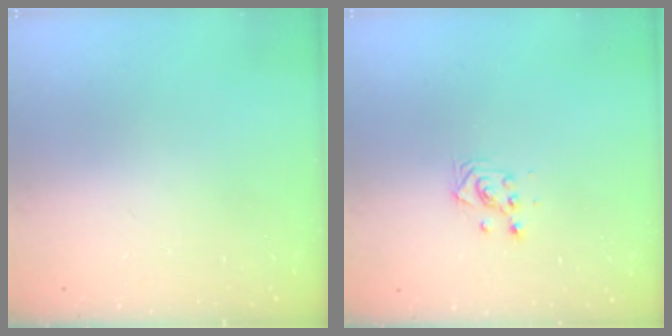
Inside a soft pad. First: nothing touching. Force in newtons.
{"total": 2.9, "press": 2.9, "slide": 0.1}